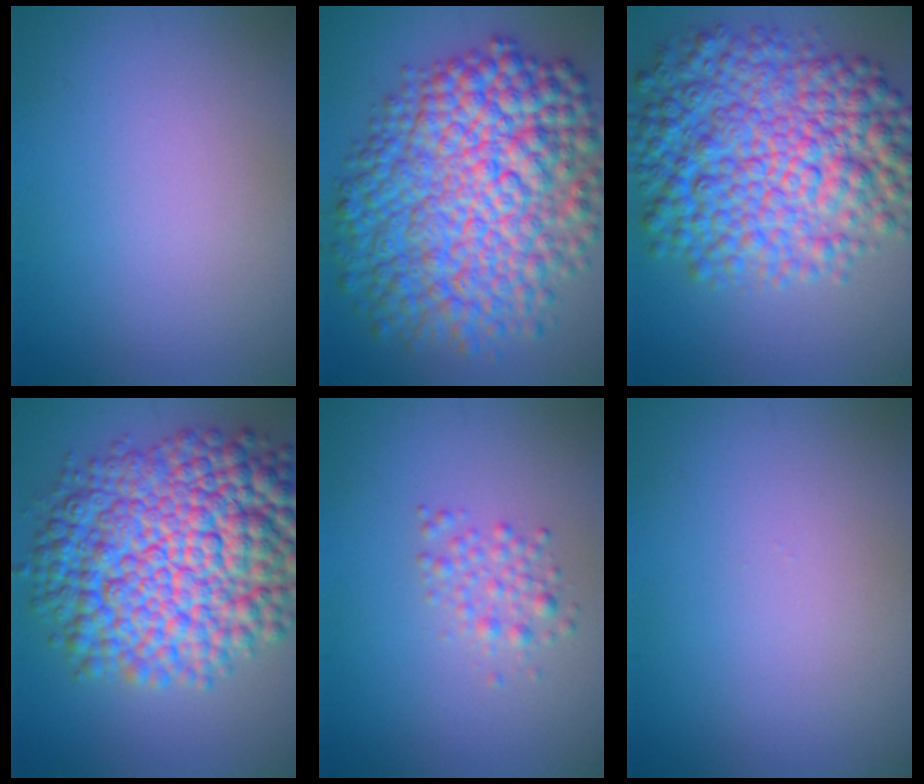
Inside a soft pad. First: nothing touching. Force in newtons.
{"total": 13.5, "press": 13.5, "slide": 0.1}
{"total": 11.3, "press": 11.3, "slide": 0.1}
{"total": 14.3, "press": 14.3, "slide": 0.3}
{"total": 1.7, "press": 1.7, "slide": 0.0}
{"total": 0.0}